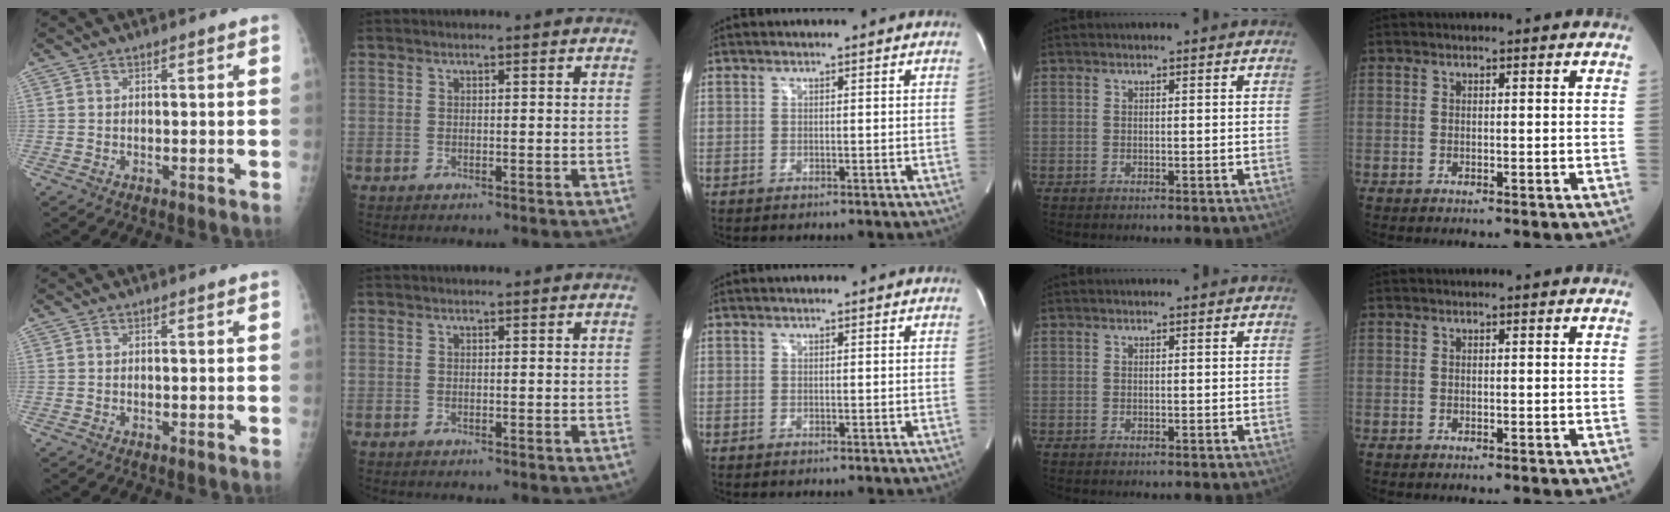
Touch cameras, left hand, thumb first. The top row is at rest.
{}